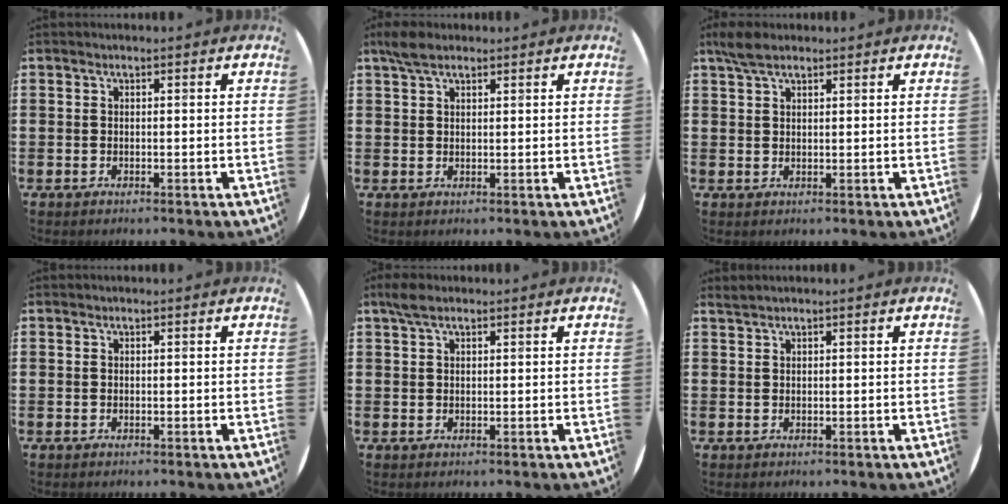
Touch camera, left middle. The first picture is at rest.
{"total": 3.0, "force": [2.3, 1.2, 1.6], "torque": [-0.028, 0.004, 0.041]}
{"total": 3.3, "force": [2.5, 1.2, 1.7], "torque": [-0.039, 0.006, 0.046]}
{"total": 0.0}
{"total": 2.3, "force": [1.7, 0.9, 1.4], "torque": [-0.031, 0.006, 0.030]}
{"total": 0.7, "force": [0.7, -0.1, 0.0], "torque": [0.000, 0.000, 0.013]}